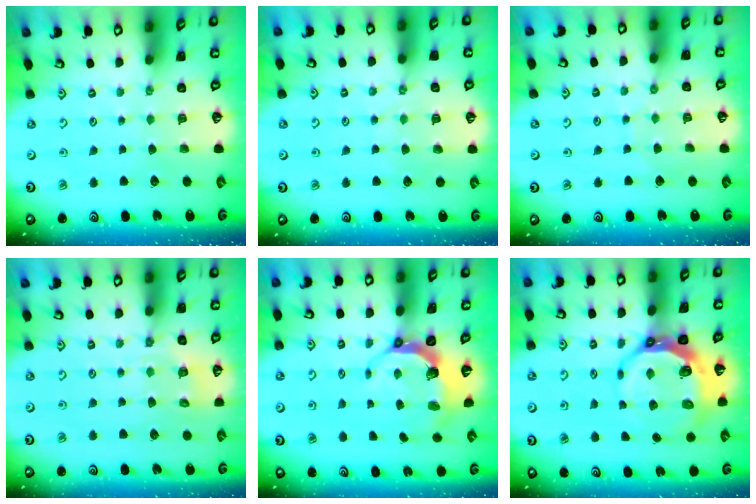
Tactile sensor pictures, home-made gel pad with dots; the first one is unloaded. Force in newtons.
{"total": 4.7, "press": 4.6, "slide": 0.6}
{"total": 4.4, "press": 4.4, "slide": 0.4}
{"total": 6.6, "press": 6.5, "slide": 1.3}
{"total": 6.9, "press": 5.2, "slide": 4.5}
{"total": 10.1, "press": 9.2, "slide": 4.3}